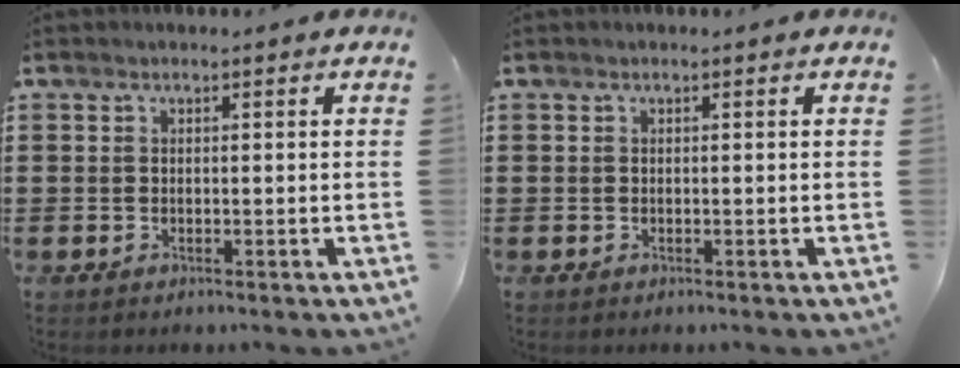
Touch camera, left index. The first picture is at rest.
{"total": 0.0}